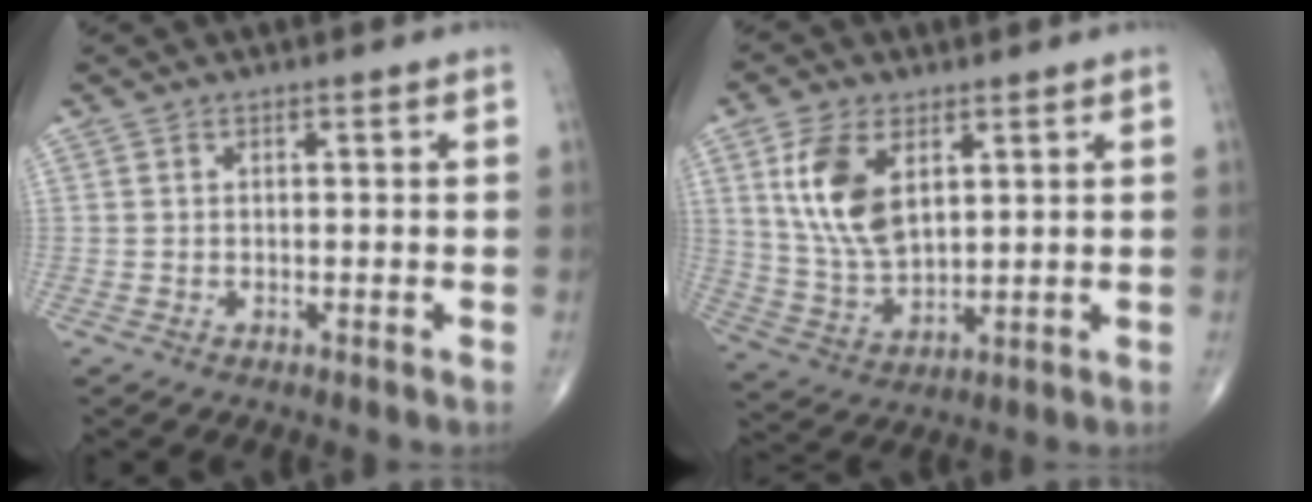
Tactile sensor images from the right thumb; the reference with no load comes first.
{"total": 11.9, "force": [4.3, 6.5, 9.0], "torque": [-0.173, -0.016, 0.092]}